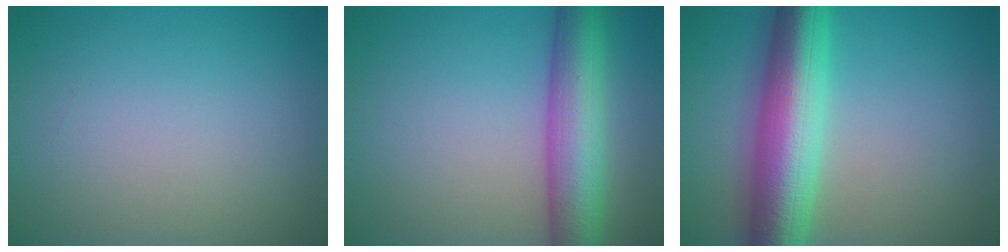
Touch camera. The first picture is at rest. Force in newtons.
{"total": 8.2, "press": 8.2, "slide": 0.2}
{"total": 9.8, "press": 9.8, "slide": 0.0}